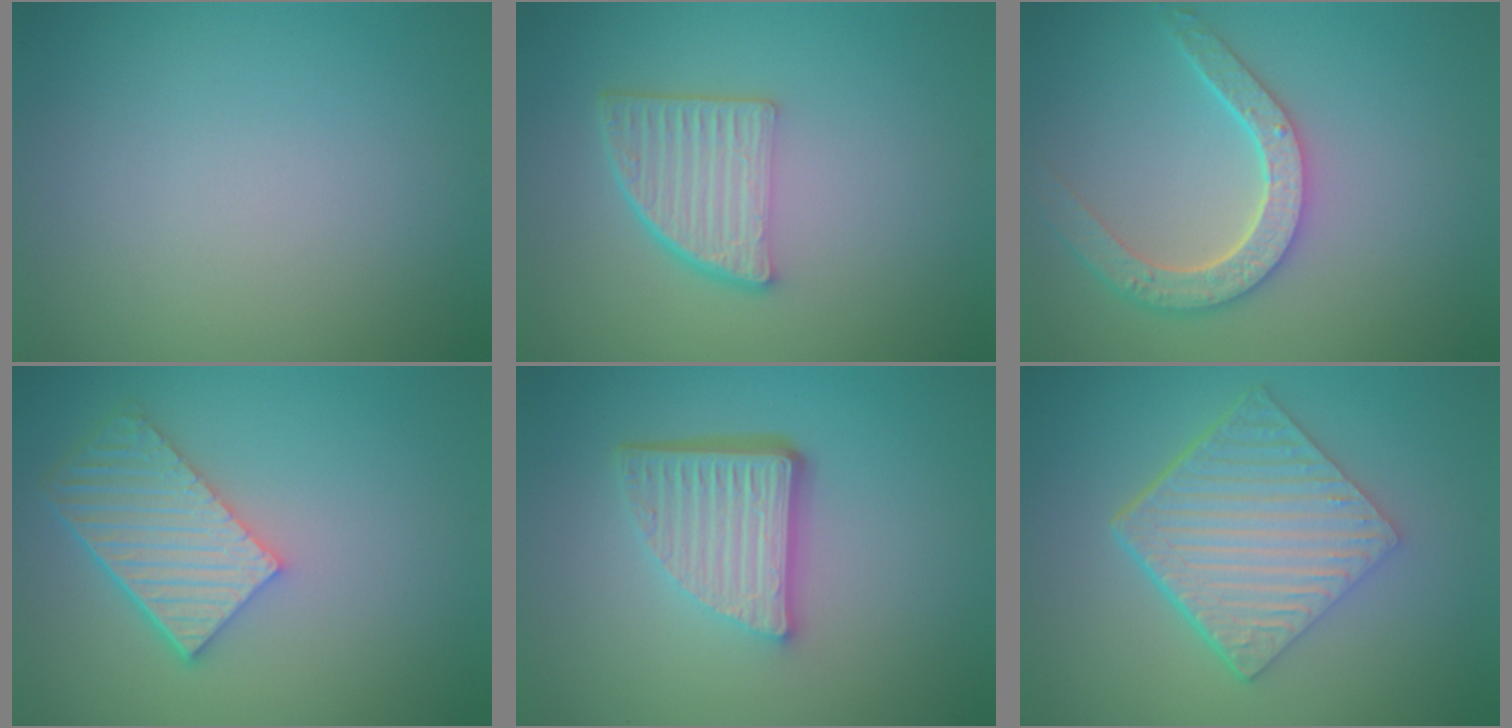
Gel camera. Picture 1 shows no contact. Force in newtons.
{"total": 4.8, "press": 3.3, "slide": 3.6}
{"total": 4.7, "press": 4.0, "slide": 2.6}
{"total": 5.9, "press": 4.3, "slide": 4.0}
{"total": 5.6, "press": 3.8, "slide": 4.2}
{"total": 7.0, "press": 4.6, "slide": 5.2}